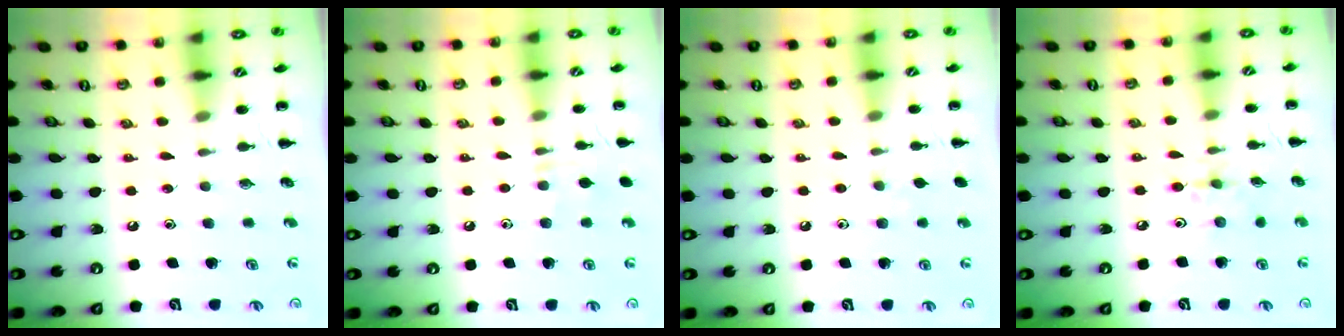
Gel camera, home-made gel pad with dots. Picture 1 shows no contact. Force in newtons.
{"total": 7.1, "press": 6.6, "slide": 2.7}
{"total": 3.5, "press": 3.2, "slide": 1.3}
{"total": 2.4, "press": 2.4, "slide": 0.5}